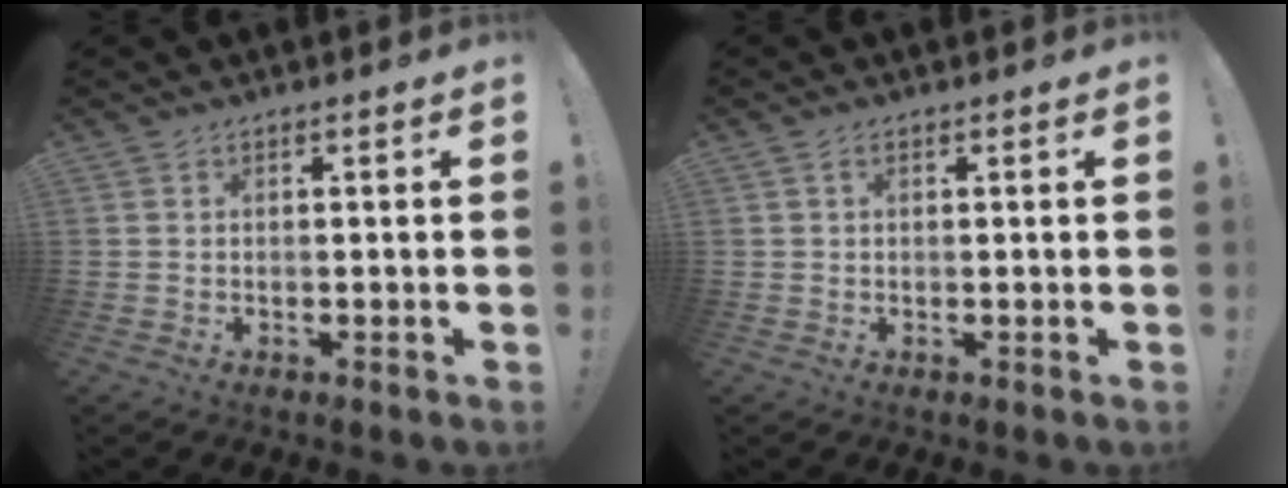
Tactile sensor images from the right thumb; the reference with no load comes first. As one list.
[{"total": 1.0, "force": [0.4, 0.7, 0.7], "torque": [-0.008, 0.000, 0.006]}]